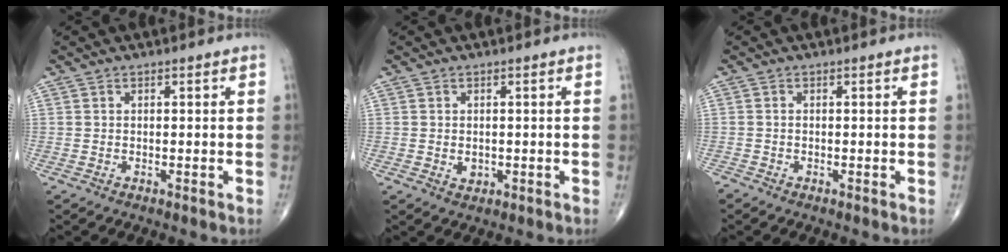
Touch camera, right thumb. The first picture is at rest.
{"total": 1.6, "force": [-0.2, 1.2, 1.0], "torque": [-0.009, -0.001, 0.001]}
{"total": 0.7, "force": [-0.6, 0.3, 0.1], "torque": [0.001, -0.001, -0.015]}